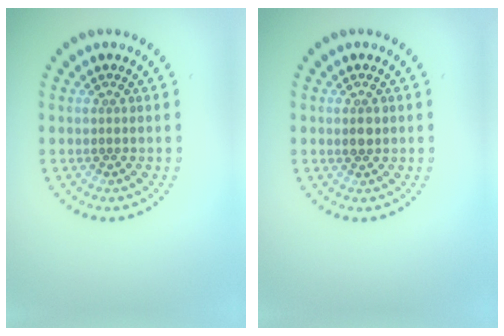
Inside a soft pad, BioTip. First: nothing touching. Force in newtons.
{"total": 1.2, "press": 1.2, "slide": 0.3}